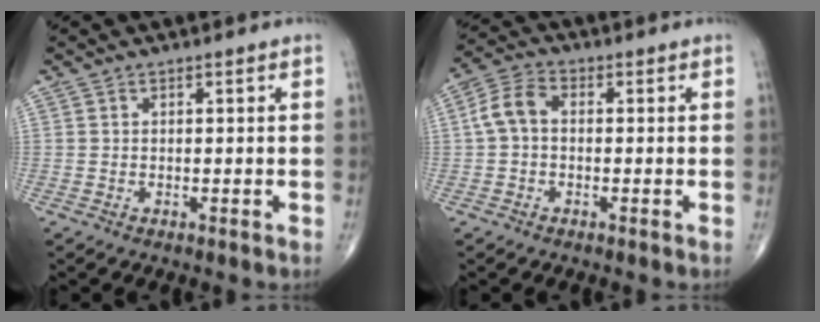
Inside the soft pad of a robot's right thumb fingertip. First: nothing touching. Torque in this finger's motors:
{"motor_torque": [0.07, 0.07, 0.19, 0.01, 0.10]}